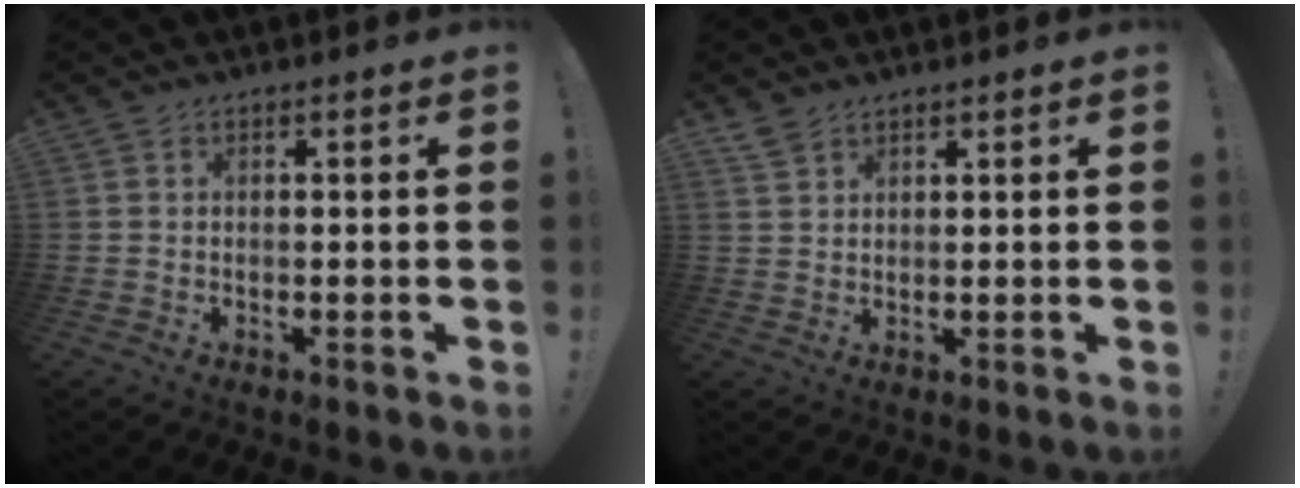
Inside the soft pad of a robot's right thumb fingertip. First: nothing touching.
{"total": 2.9, "force": [2.4, 1.2, 1.0], "torque": [-0.023, -0.013, 0.047]}